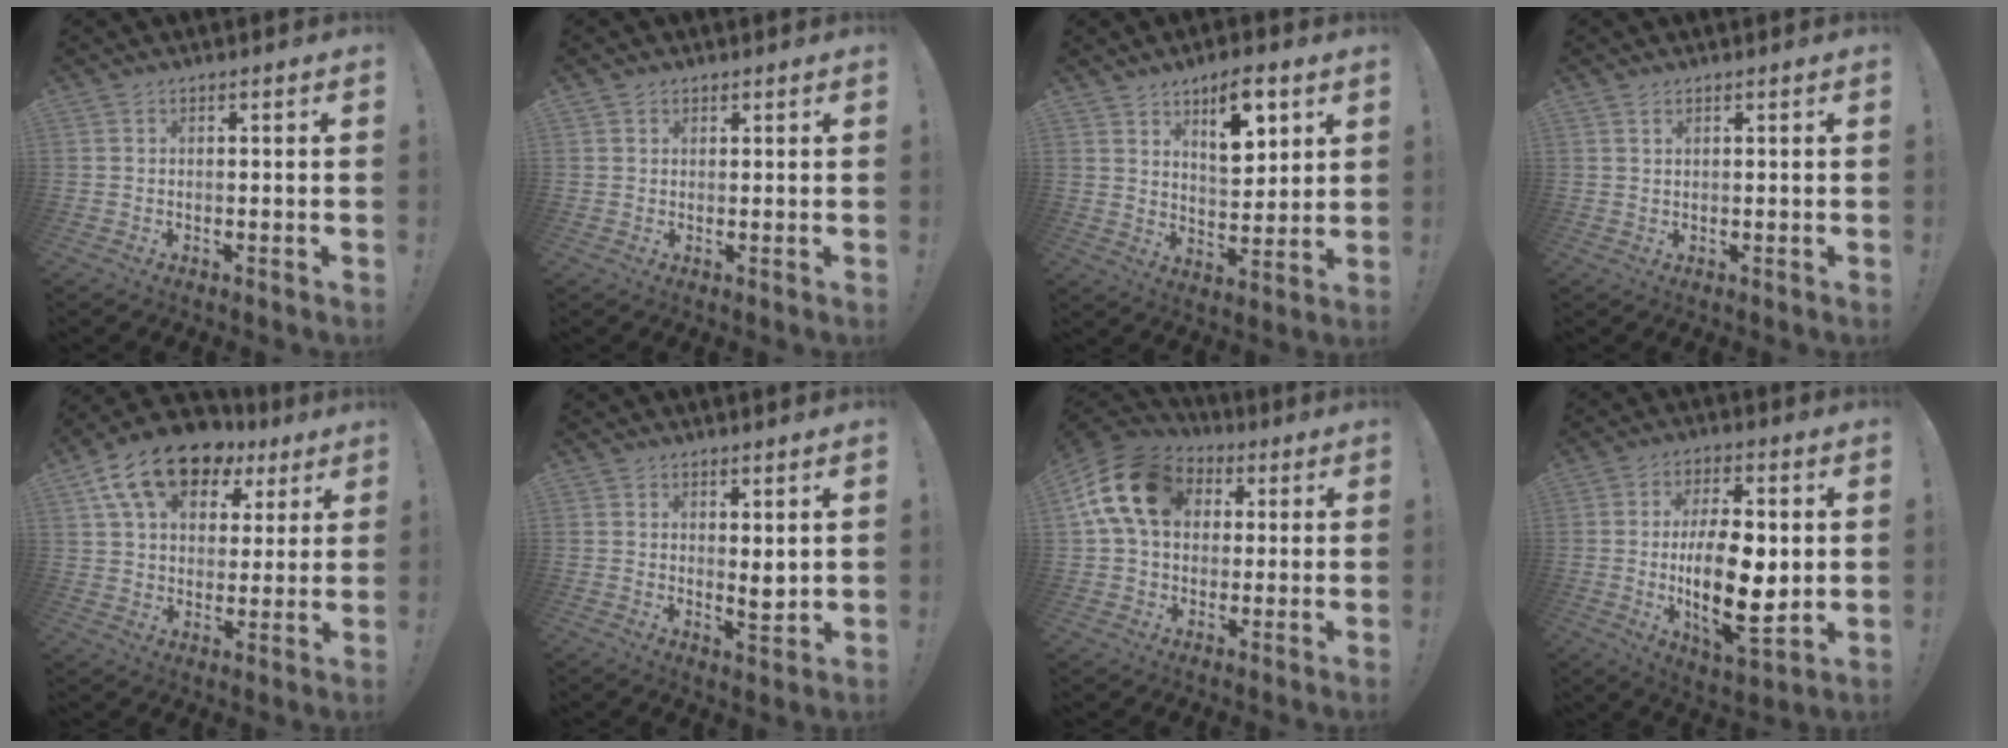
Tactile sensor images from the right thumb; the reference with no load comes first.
{"total": 1.4, "force": [0.9, 1.0, 0.2], "torque": [0.002, -0.003, 0.017]}
{"total": 12.1, "force": [6.7, 6.0, 8.1], "torque": [-0.100, -0.030, 0.116]}
{"total": 1.1, "force": [0.7, 0.2, 0.7], "torque": [-0.012, -0.002, 0.013]}
{"total": 17.1, "force": [10.0, 10.1, 9.4], "torque": [-0.160, -0.052, 0.182]}
{"total": 4.3, "force": [2.0, 1.9, 3.3], "torque": [-0.028, -0.026, 0.033]}
{"total": 17.1, "force": [4.6, 12.8, 10.4], "torque": [-0.178, 0.004, 0.091]}
{"total": 19.1, "force": [0.1, 8.5, 17.1], "torque": [-0.303, -0.012, 0.001]}